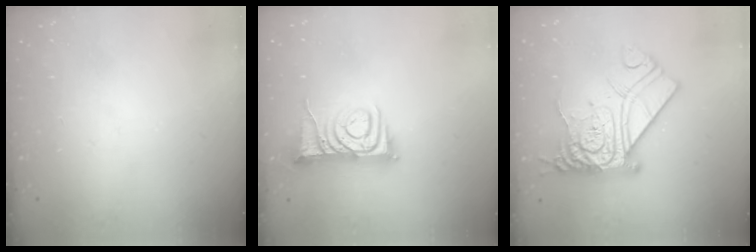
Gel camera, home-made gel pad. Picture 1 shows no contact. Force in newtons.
{"total": 8.4, "press": 8.3, "slide": 1.3}
{"total": 22.6, "press": 22.5, "slide": 2.5}